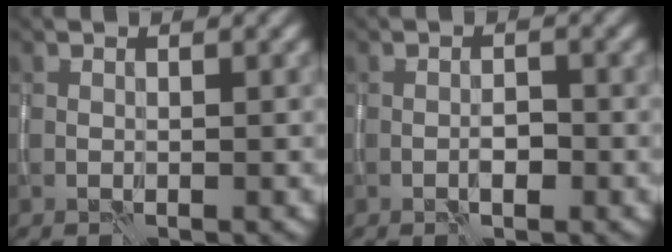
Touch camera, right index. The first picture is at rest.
{"total": 1.6, "force": [-0.9, 0.6, 1.1], "torque": [-0.016, 0.002, -0.015]}